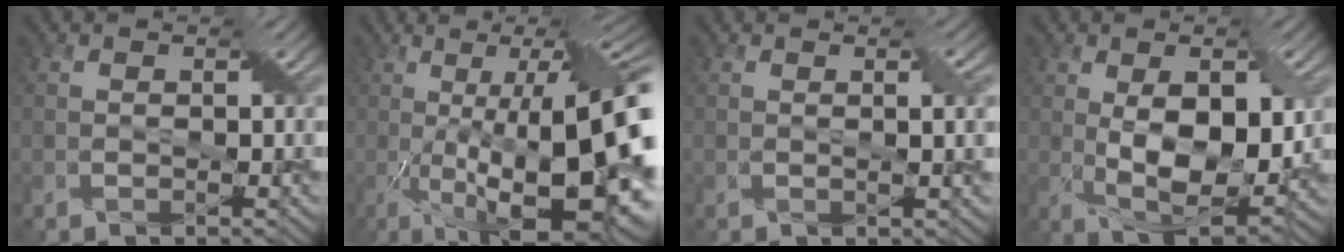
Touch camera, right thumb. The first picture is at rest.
{"total": 19.7, "force": [-2.4, 5.7, 18.7], "torque": [-0.249, 0.003, -0.044]}
{"total": 1.8, "force": [0.4, 0.0, 1.7], "torque": [-0.026, 0.002, 0.004]}
{"total": 10.5, "force": [0.4, 5.3, 9.0], "torque": [-0.164, -0.013, 0.015]}